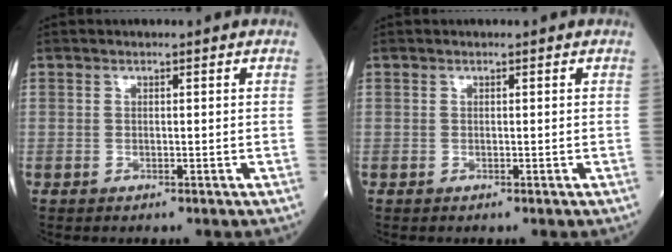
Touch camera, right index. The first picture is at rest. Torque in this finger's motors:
{"motor_torque": [0.00, 0.00, -0.01, -0.01]}